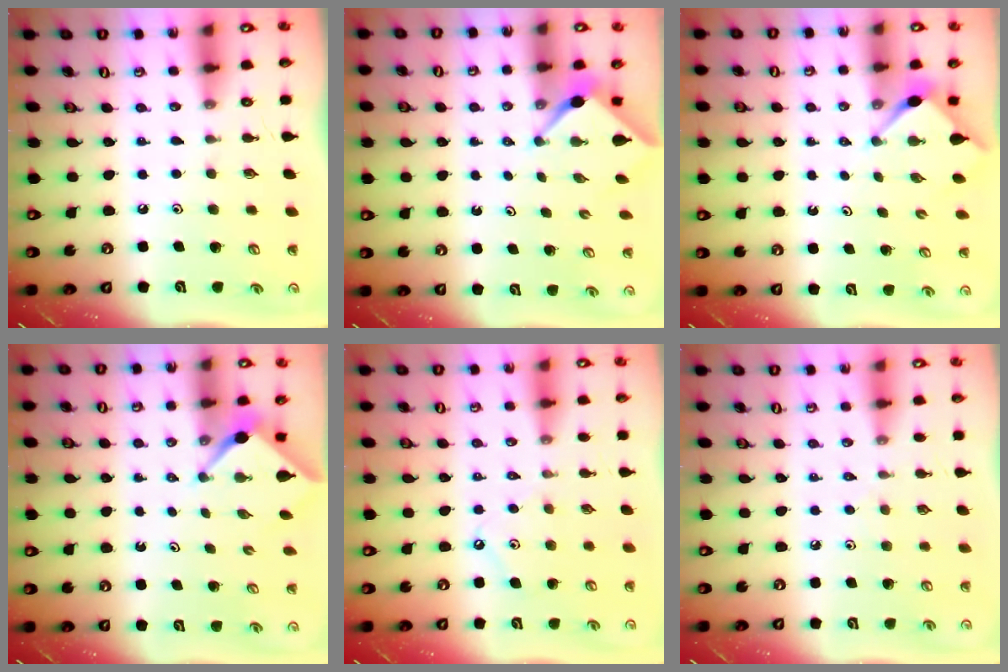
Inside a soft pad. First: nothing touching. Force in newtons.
{"total": 2.6, "press": 2.6, "slide": 0.3}
{"total": 2.7, "press": 2.7, "slide": 0.3}
{"total": 2.3, "press": 2.3, "slide": 0.2}
{"total": 5.6, "press": 5.6, "slide": 0.7}
{"total": 5.6, "press": 5.5, "slide": 1.0}